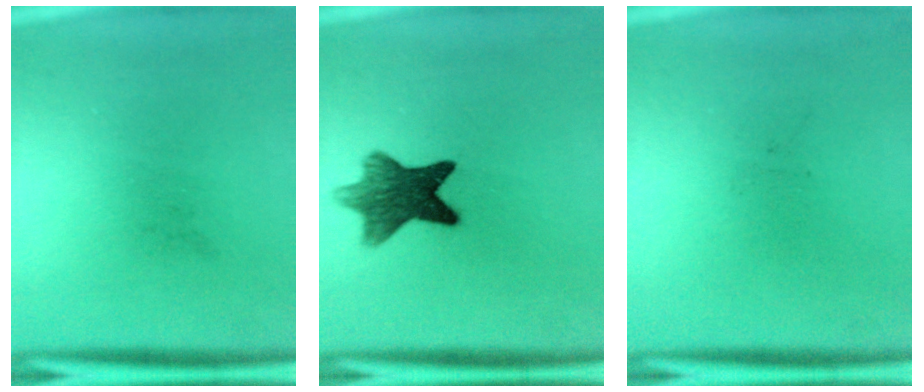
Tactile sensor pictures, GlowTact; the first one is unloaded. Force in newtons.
{"total": 8.9}
{"total": 0.0}